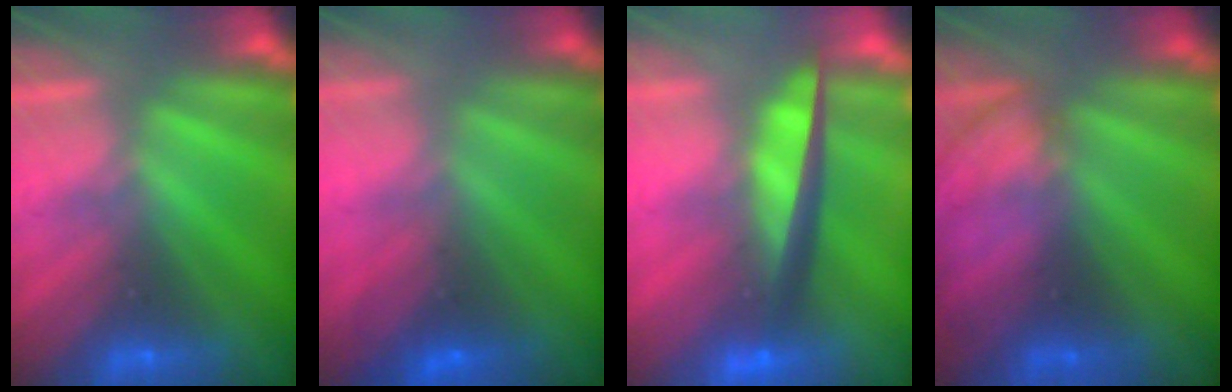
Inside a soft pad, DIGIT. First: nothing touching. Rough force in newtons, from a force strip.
{"total": 2.8}
{"total": 7.0}
{"total": 2.3}